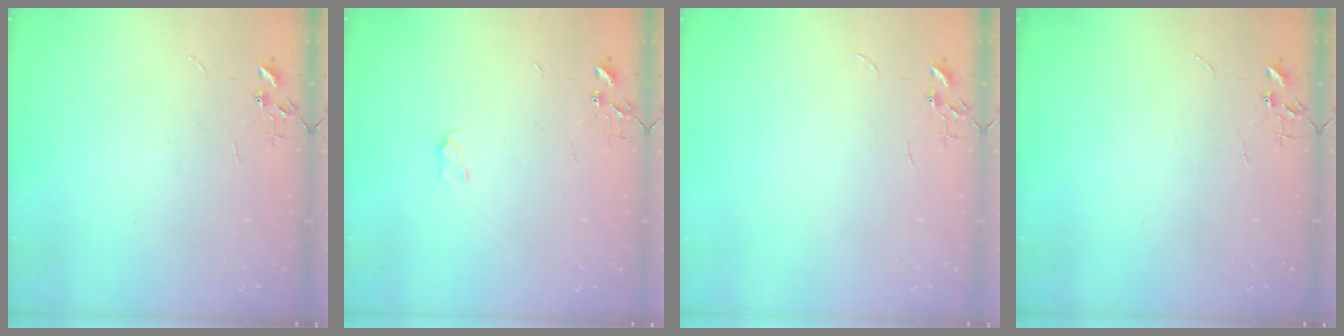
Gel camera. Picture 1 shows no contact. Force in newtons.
{"total": 3.4, "press": 3.3, "slide": 0.5}
{"total": 0.0}
{"total": 0.0}